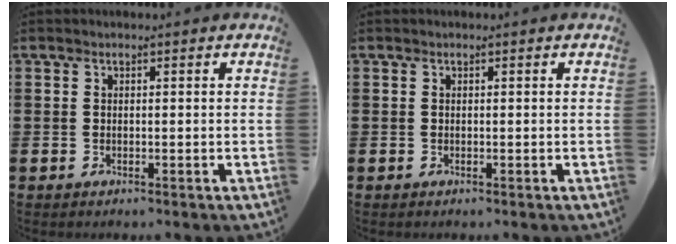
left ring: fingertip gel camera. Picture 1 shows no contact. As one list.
[{"total": 0.0}]